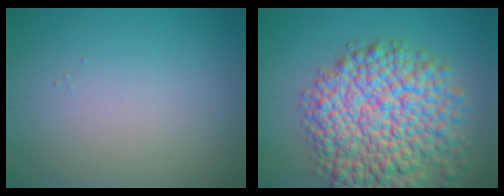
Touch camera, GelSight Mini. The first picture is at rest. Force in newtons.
{"total": 12.3, "press": 12.3, "slide": 0.5}